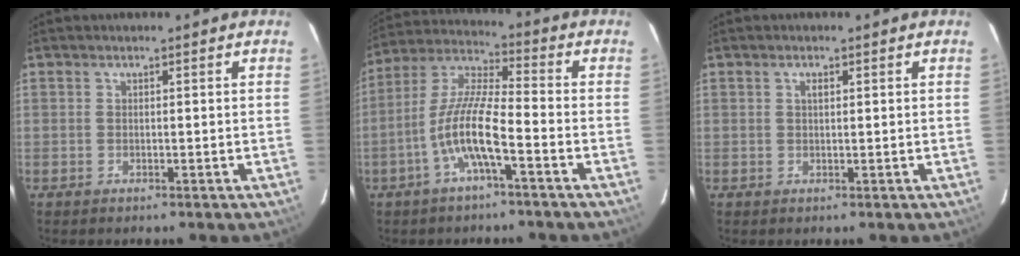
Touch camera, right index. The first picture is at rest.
{"total": 10.4, "force": [-4.3, 1.4, 9.3], "torque": [-0.201, 0.006, -0.085]}
{"total": 1.0, "force": [0.4, 0.4, 0.8], "torque": [-0.014, 0.004, 0.007]}